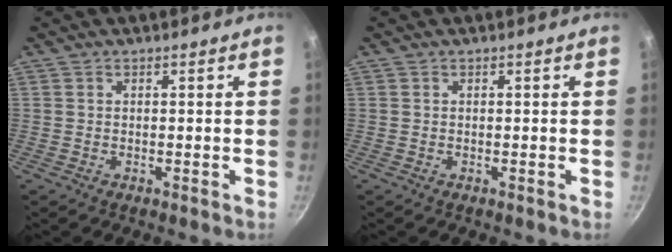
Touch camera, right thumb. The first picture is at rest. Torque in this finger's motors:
{"motor_torque": [0.01, 0.00, 0.12, 0.11, 0.04]}